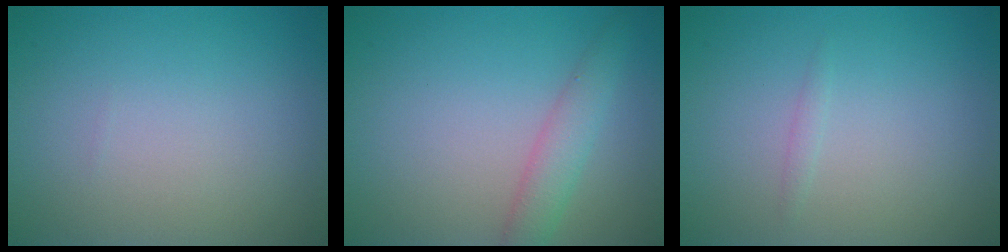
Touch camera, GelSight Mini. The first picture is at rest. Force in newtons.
{"total": 2.4, "press": 2.4, "slide": 0.1}
{"total": 0.6, "press": 0.6, "slide": 0.0}